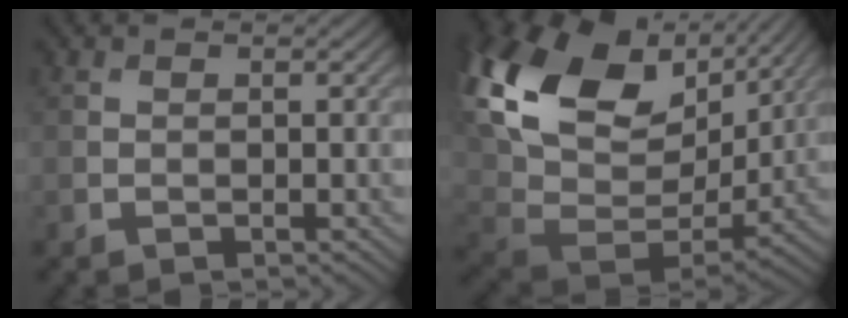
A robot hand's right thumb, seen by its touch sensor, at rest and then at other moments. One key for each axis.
{"total": 19.7, "fx": 8.0, "fy": 12.4, "fz": 13.1, "tx": -0.294, "ty": 0.007, "tz": 0.163}